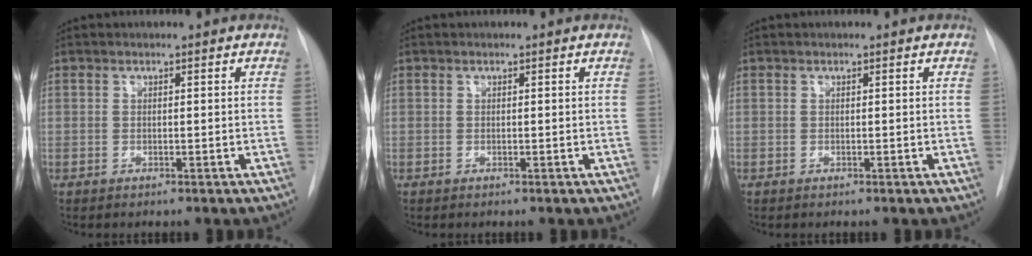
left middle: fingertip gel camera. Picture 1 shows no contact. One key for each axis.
{"total": 0.0}
{"total": 0.0}